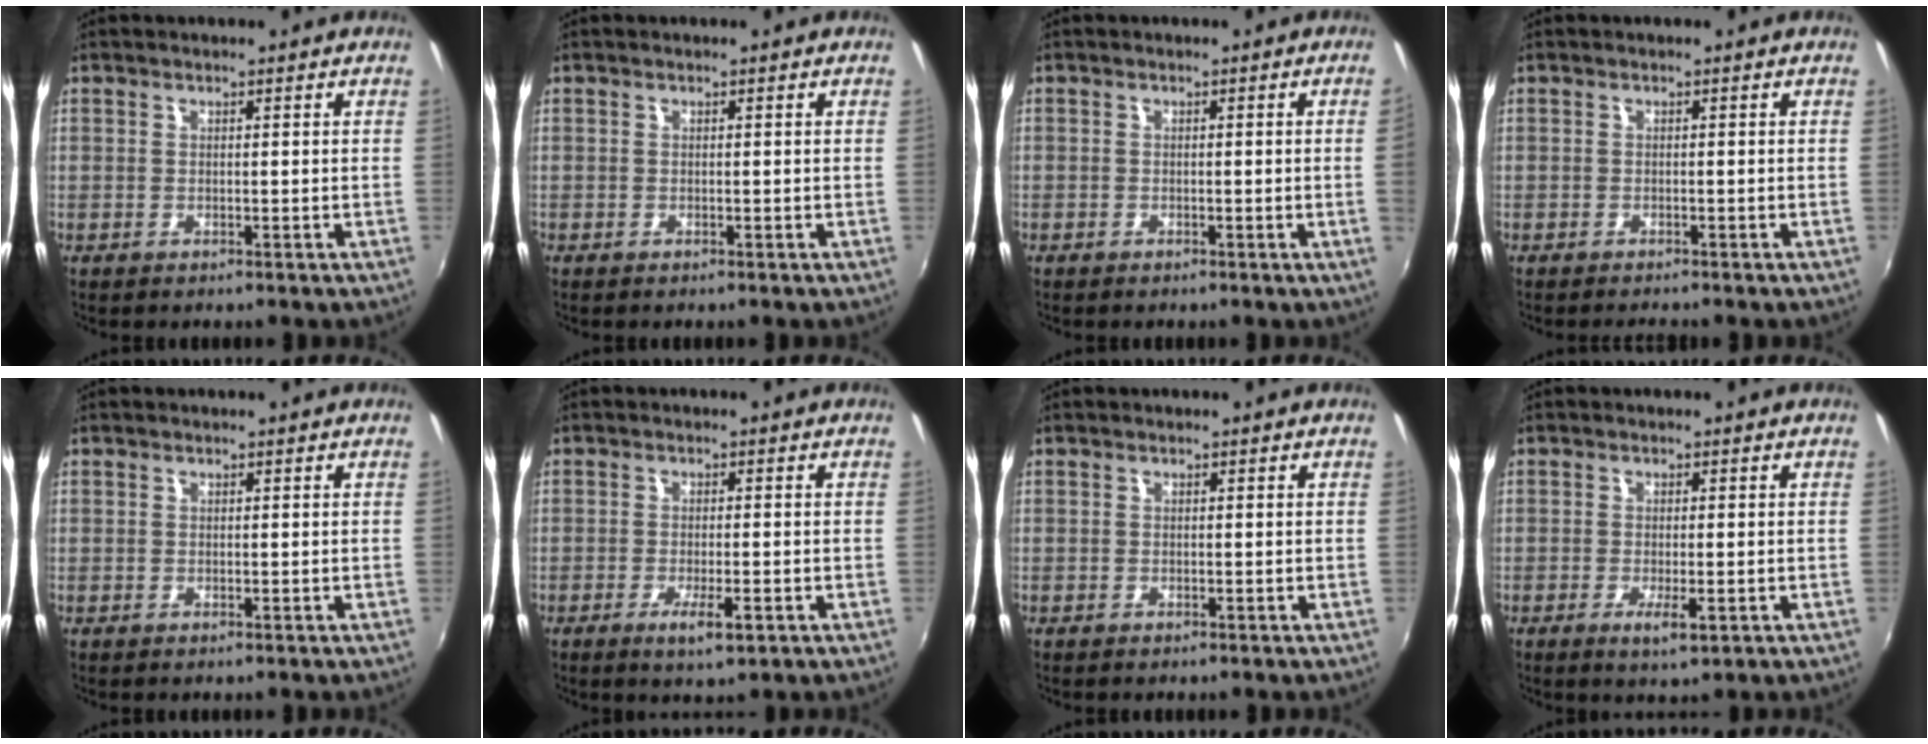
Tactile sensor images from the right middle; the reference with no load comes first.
{"total": 0.0}
{"total": 1.4, "force": [-0.1, -0.9, 1.1], "torque": [-0.011, -0.009, 0.001]}
{"total": 1.6, "force": [-1.5, 0.1, 0.4], "torque": [-0.013, -0.011, -0.026]}
{"total": 0.0}
{"total": 4.2, "force": [-1.9, 0.8, 3.7], "torque": [-0.072, -0.011, -0.030]}
{"total": 0.0}
{"total": 3.2, "force": [-1.1, 0.6, 2.9], "torque": [-0.056, -0.010, -0.016]}